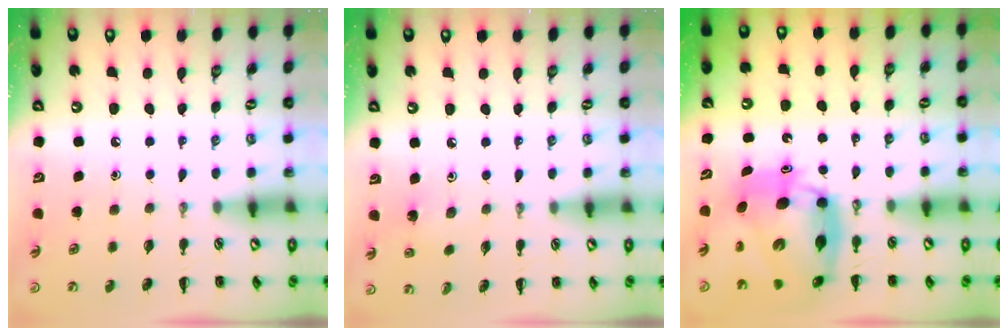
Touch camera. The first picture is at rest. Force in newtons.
{"total": 1.9, "press": 1.9, "slide": 0.4}
{"total": 13.5, "press": 13.1, "slide": 3.5}